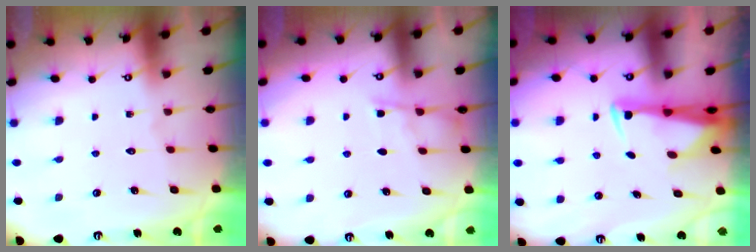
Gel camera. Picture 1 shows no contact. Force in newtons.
{"total": 4.3, "press": 4.2, "slide": 0.7}
{"total": 2.8, "press": 2.6, "slide": 0.9}